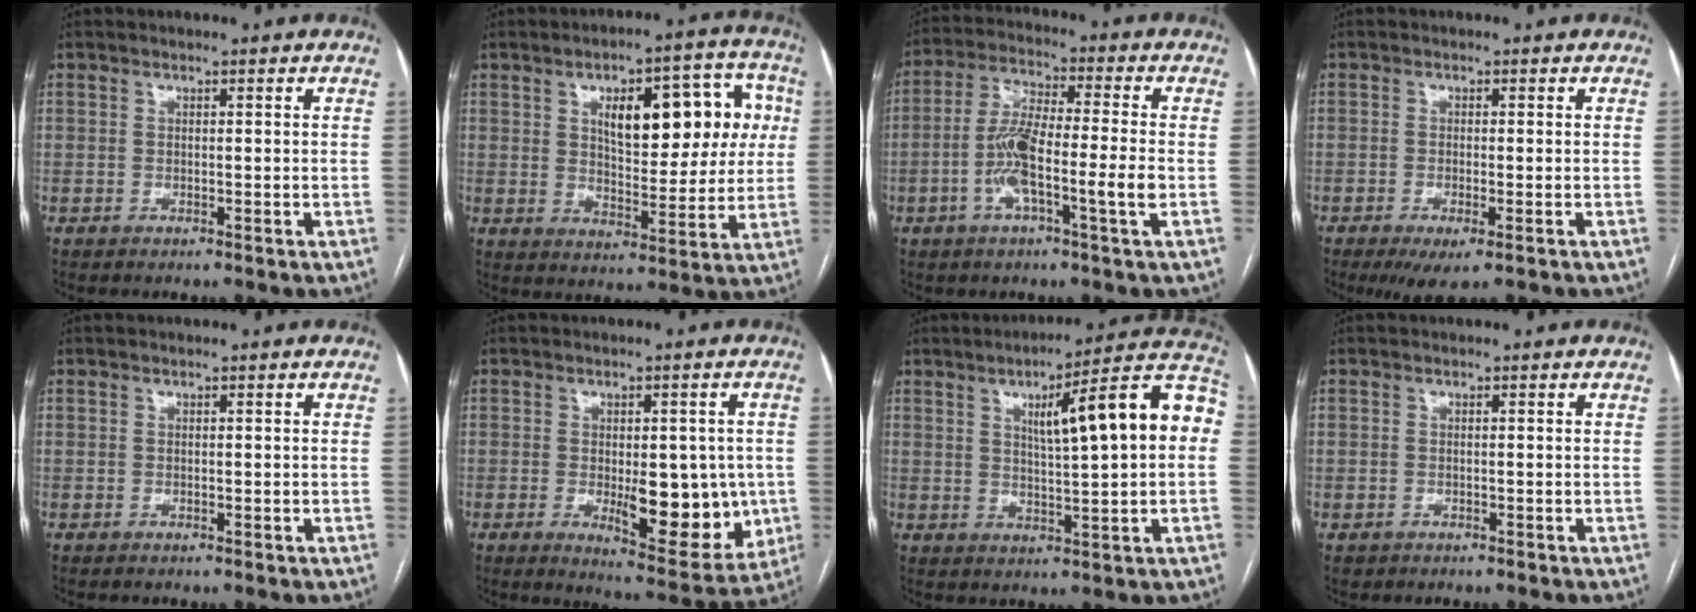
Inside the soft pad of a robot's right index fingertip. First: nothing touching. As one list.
[{"total": 15.0, "force": [4.0, 6.2, 13.0], "torque": [-0.169, 0.038, 0.061]}, {"total": 10.3, "force": [-2.6, 0.7, 9.9], "torque": [-0.196, 0.007, -0.055]}, {"total": 4.3, "force": [-2.4, 0.9, 3.5], "torque": [-0.054, -0.011, -0.035]}, {"total": 0.0}, {"total": 12.2, "force": [-1.7, 5.1, 11.0], "torque": [-0.134, -0.006, -0.008]}, {"total": 15.9, "force": [3.1, 1.5, 15.5], "torque": [-0.214, 0.034, 0.038]}, {"total": 1.0, "force": [-0.4, 0.9, 0.0], "torque": [-0.003, 0.005, -0.005]}]